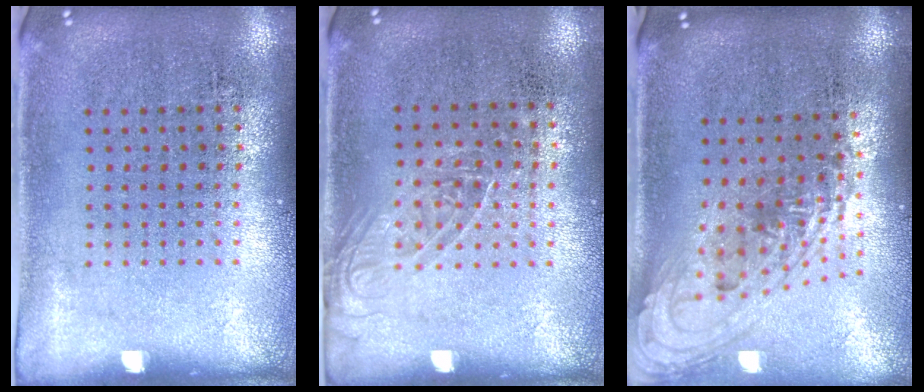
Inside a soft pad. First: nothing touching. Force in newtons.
{"total": 1.2, "press": 1.1, "slide": 0.7}
{"total": 1.7, "press": 1.3, "slide": 1.0}